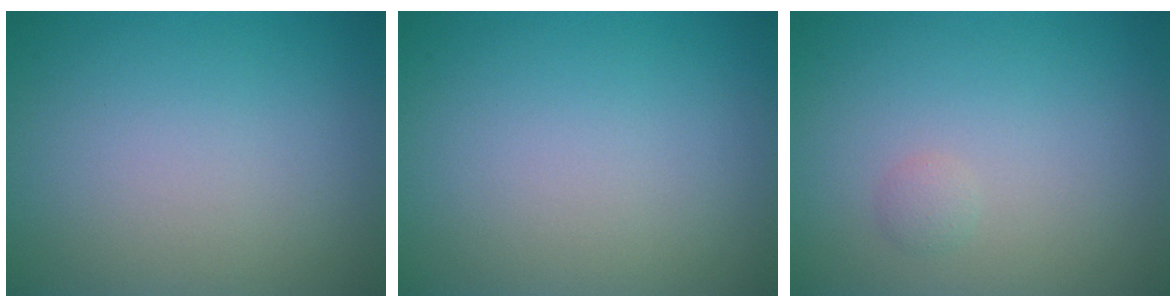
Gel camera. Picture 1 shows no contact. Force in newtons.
{"total": 0.0}
{"total": 0.7, "press": 0.7, "slide": 0.0}